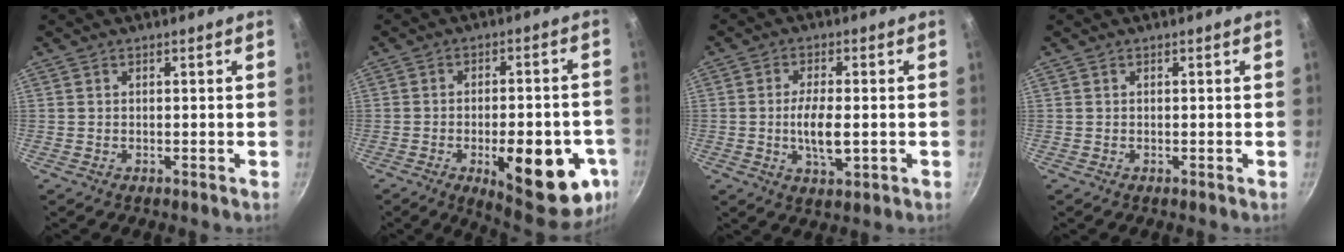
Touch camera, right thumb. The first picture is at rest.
{"total": 20.8, "force": [-7.1, 8.5, 17.6], "torque": [-0.191, 0.007, -0.084]}
{"total": 7.1, "force": [-0.9, 2.8, 6.4], "torque": [-0.114, 0.002, -0.017]}
{"total": 0.0}